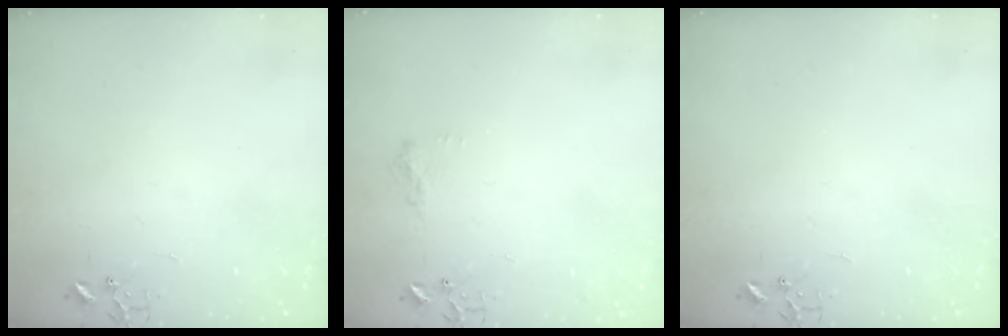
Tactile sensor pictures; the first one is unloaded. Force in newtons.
{"total": 8.2, "press": 8.2, "slide": 0.9}
{"total": 0.0}